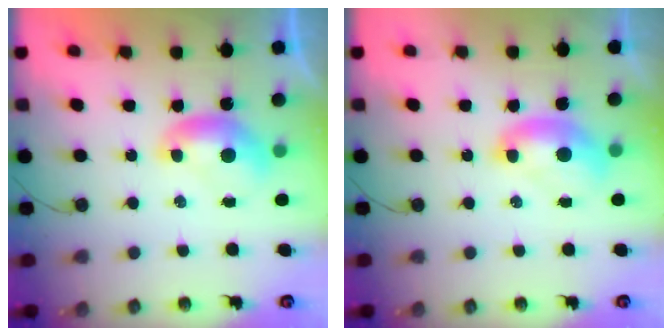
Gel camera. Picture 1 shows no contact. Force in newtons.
{"total": 2.0, "press": 2.0, "slide": 0.4}